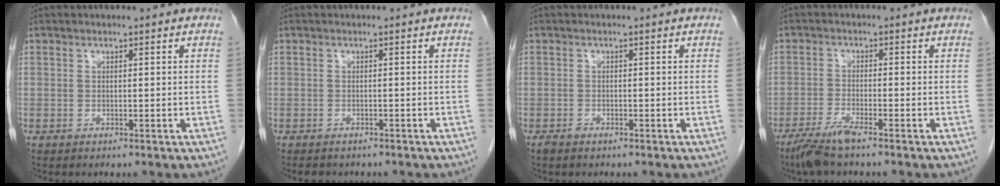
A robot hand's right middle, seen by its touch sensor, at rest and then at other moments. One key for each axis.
{"total": 4.2, "fx": -3.5, "fy": 1.7, "fz": 1.3, "tx": -0.019, "ty": -0.003, "tz": -0.041}
{"total": 1.0, "fx": -0.8, "fy": 0.4, "fz": 0.5, "tx": -0.015, "ty": -0.002, "tz": -0.014}
{"total": 4.7, "fx": -3.6, "fy": 0.1, "fz": 3.0, "tx": -0.067, "ty": -0.014, "tz": -0.072}